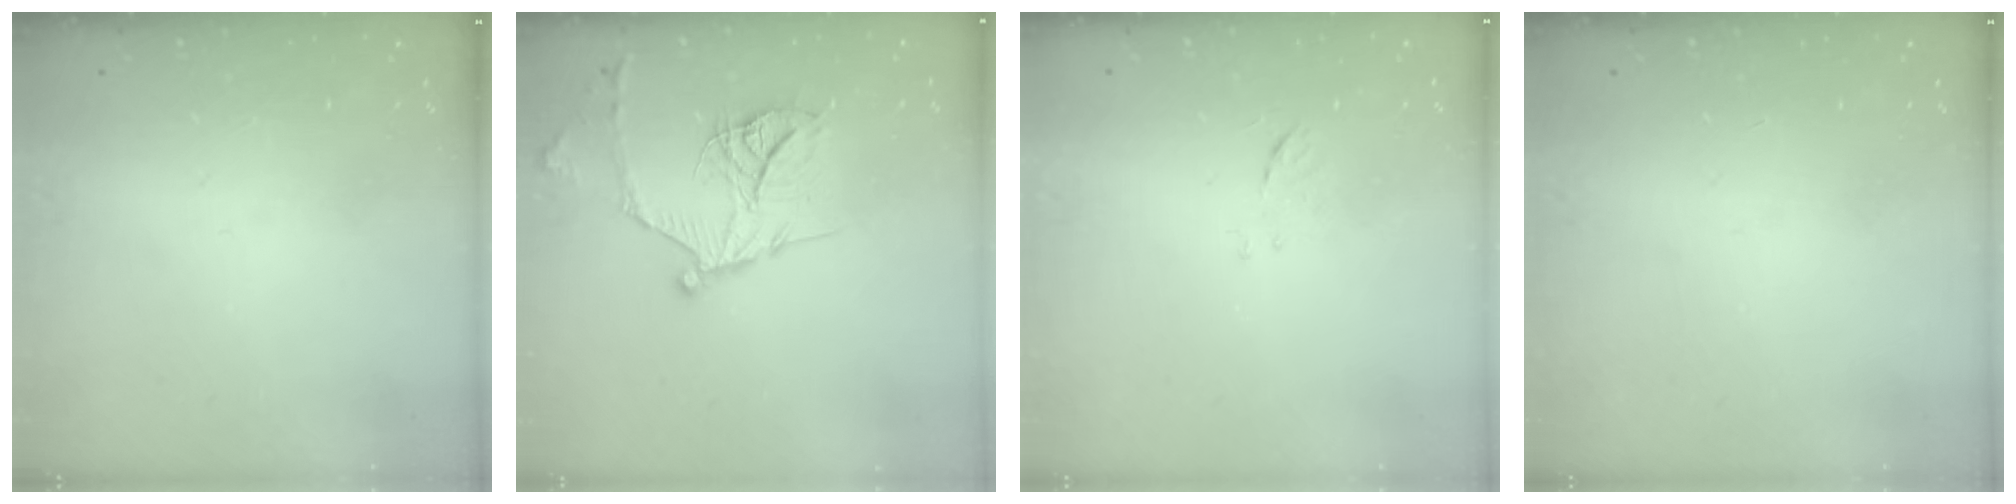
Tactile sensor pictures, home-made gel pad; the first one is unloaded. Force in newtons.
{"total": 16.5, "press": 16.5, "slide": 1.6}
{"total": 5.4, "press": 5.3, "slide": 1.0}
{"total": 0.0}